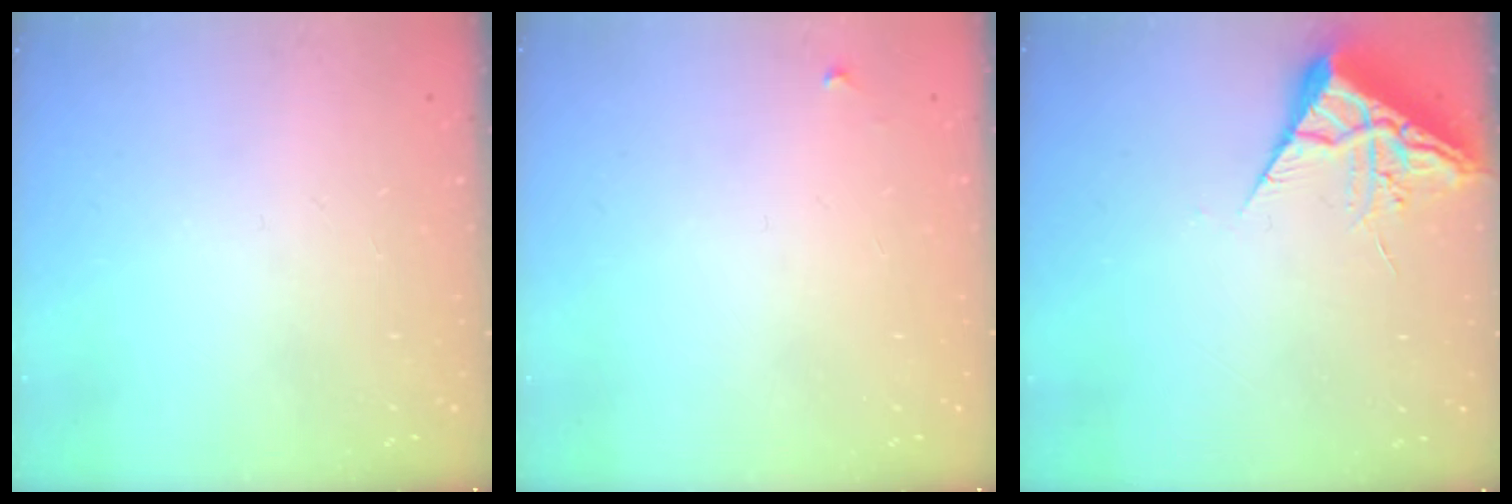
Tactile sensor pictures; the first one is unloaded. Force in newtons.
{"total": 4.2, "press": 4.1, "slide": 0.7}
{"total": 7.0, "press": 7.0, "slide": 0.7}